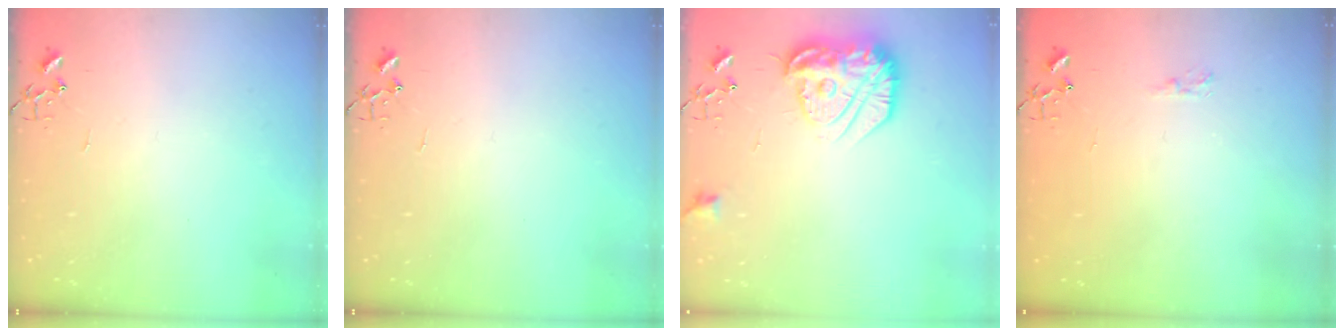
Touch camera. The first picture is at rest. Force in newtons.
{"total": 0.0}
{"total": 17.6, "press": 17.6, "slide": 1.3}
{"total": 5.1, "press": 5.1, "slide": 0.4}